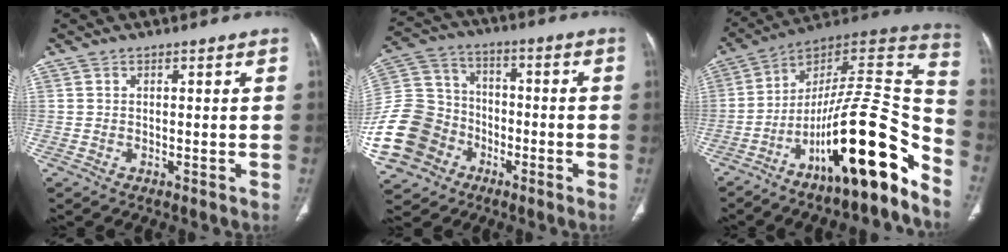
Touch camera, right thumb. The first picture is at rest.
{"total": 20.1, "force": [-7.7, 16.2, 8.9], "torque": [-0.198, 0.054, -0.133]}
{"total": 25.0, "force": [-14.2, 5.5, 19.9], "torque": [-0.274, 0.103, -0.229]}